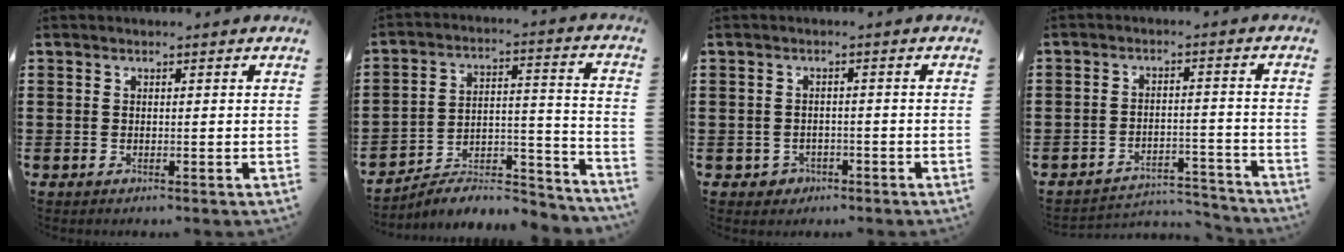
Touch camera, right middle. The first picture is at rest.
{"total": 5.9, "force": [-5.5, 1.3, 1.6], "torque": [-0.023, 0.001, -0.106]}
{"total": 1.5, "force": [-1.2, 1.0, 0.2], "torque": [-0.011, -0.002, -0.027]}
{"total": 4.2, "force": [-4.1, 0.8, 0.3], "torque": [-0.016, 0.001, -0.089]}